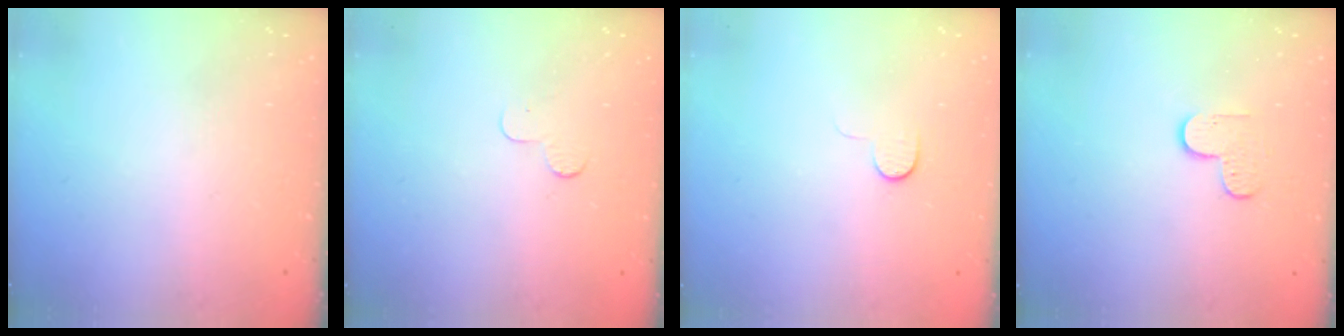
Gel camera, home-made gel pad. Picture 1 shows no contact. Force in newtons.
{"total": 2.3, "press": 2.3, "slide": 0.2}
{"total": 5.0, "press": 5.0, "slide": 0.5}
{"total": 3.8, "press": 3.8, "slide": 0.4}